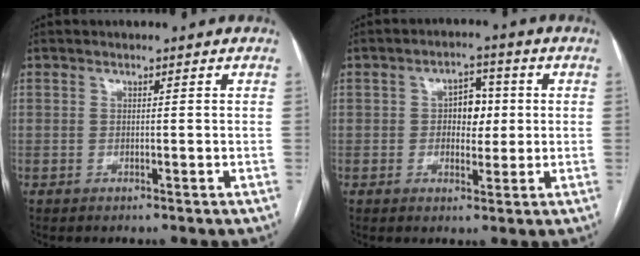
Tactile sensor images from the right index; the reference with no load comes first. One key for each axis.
{"total": 5.1, "fx": 0.5, "fy": 3.1, "fz": 3.9, "tx": -0.057, "ty": 0.014, "tz": 0.010}